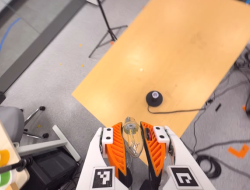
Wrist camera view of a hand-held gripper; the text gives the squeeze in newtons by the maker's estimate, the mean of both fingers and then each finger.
{"total": 21.3, "left": 23.0, "right": 19.5}